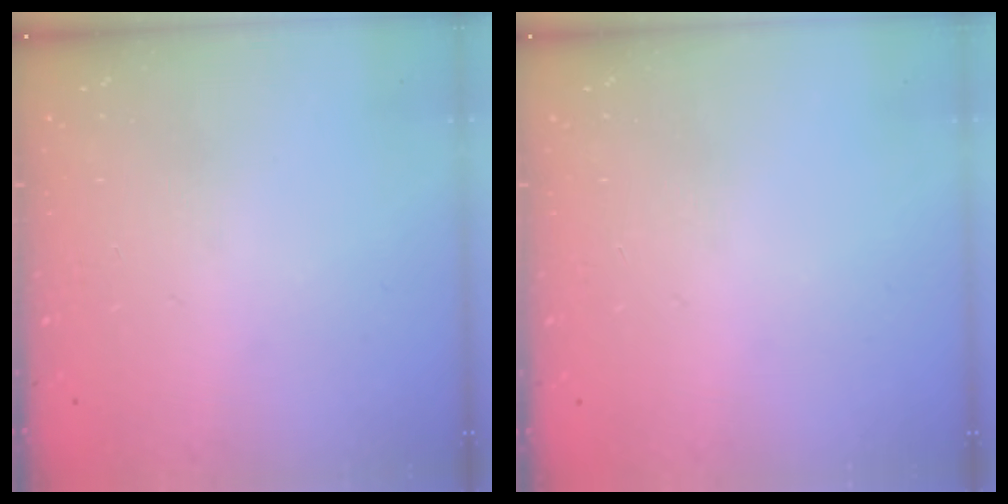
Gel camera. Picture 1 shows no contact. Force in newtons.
{"total": 0.0}